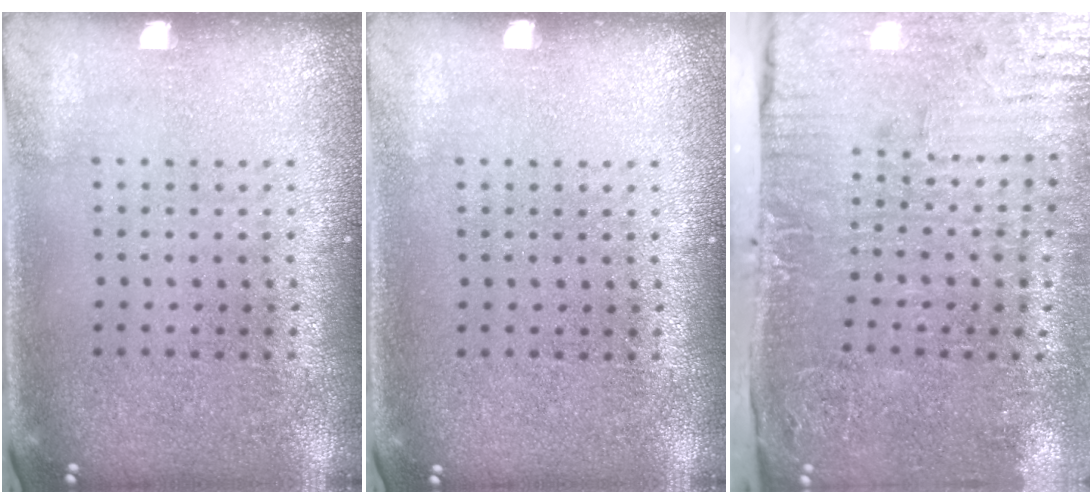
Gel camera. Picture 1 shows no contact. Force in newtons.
{"total": 0.0}
{"total": 4.9, "press": 4.0, "slide": 2.9}